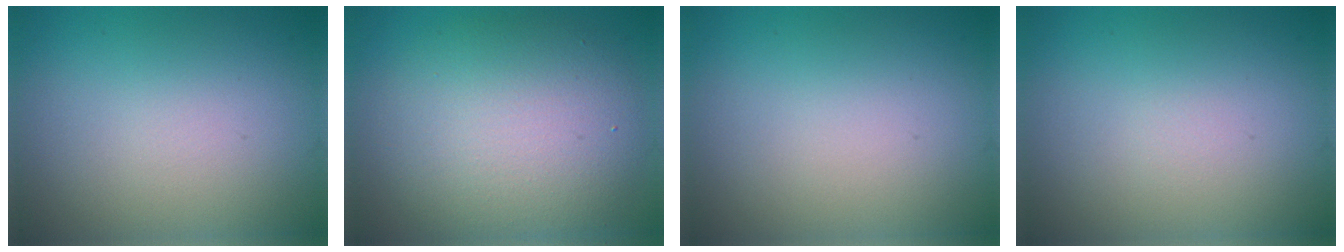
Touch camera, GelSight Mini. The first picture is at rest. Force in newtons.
{"total": 8.1, "press": 8.1, "slide": 0.3}
{"total": 0.0}
{"total": 0.0}